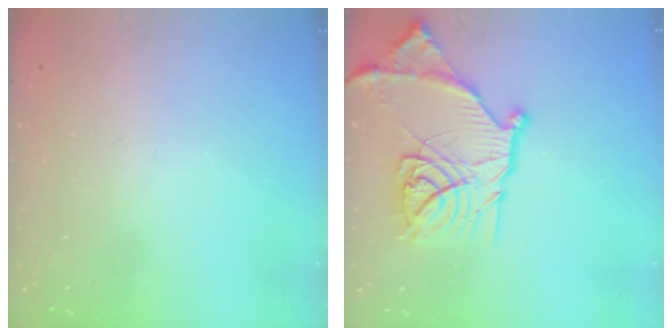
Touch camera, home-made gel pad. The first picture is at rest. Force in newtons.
{"total": 20.3, "press": 20.2, "slide": 1.6}